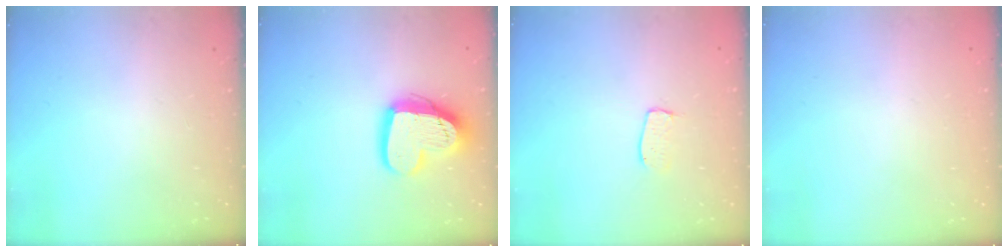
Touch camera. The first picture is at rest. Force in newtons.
{"total": 16.7, "press": 16.6, "slide": 1.4}
{"total": 4.8, "press": 4.8, "slide": 0.3}
{"total": 0.0}